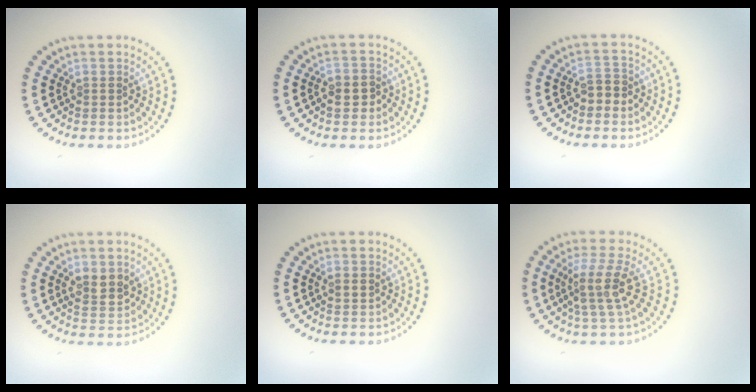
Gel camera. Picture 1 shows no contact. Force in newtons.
{"total": 2.0, "press": 1.9, "slide": 0.5}
{"total": 1.8, "press": 1.6, "slide": 0.7}
{"total": 2.6, "press": 2.5, "slide": 0.4}
{"total": 1.4, "press": 1.4, "slide": 0.1}
{"total": 3.7, "press": 2.8, "slide": 2.5}